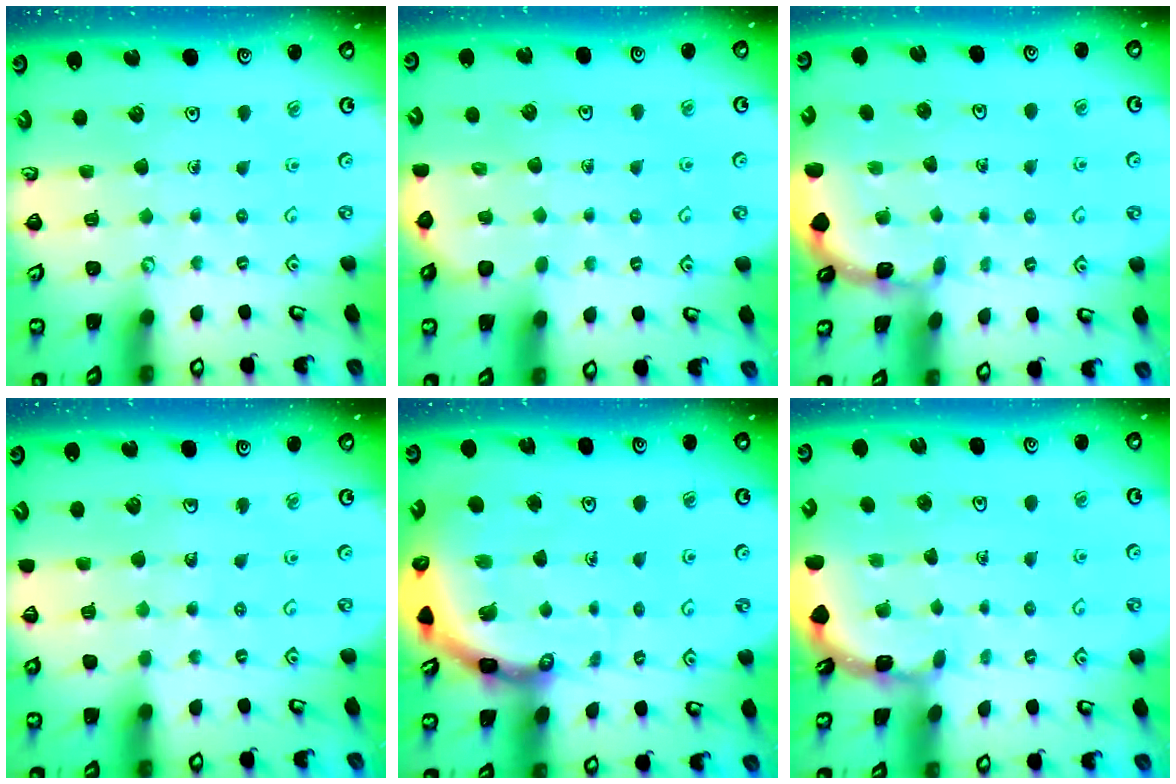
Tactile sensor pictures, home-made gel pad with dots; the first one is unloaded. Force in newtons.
{"total": 2.0, "press": 2.0, "slide": 0.2}
{"total": 0.8, "press": 0.8, "slide": 0.2}
{"total": 3.7, "press": 2.8, "slide": 2.3}
{"total": 7.5, "press": 7.5, "slide": 0.8}
{"total": 2.0, "press": 2.0, "slide": 0.1}